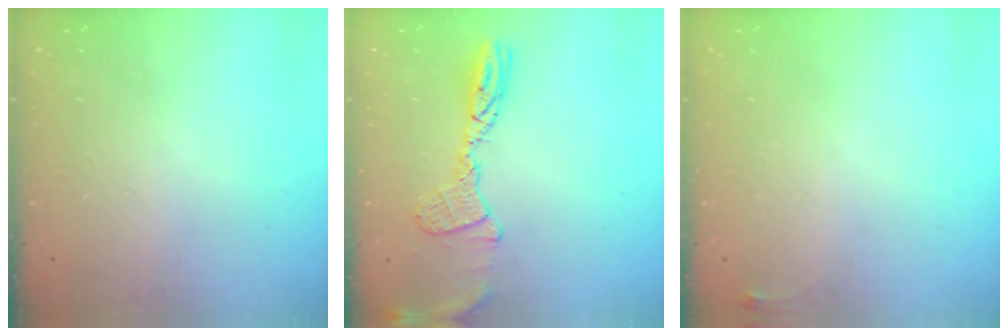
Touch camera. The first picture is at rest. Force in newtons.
{"total": 12.1, "press": 12.0, "slide": 0.9}
{"total": 3.4, "press": 3.4, "slide": 0.5}